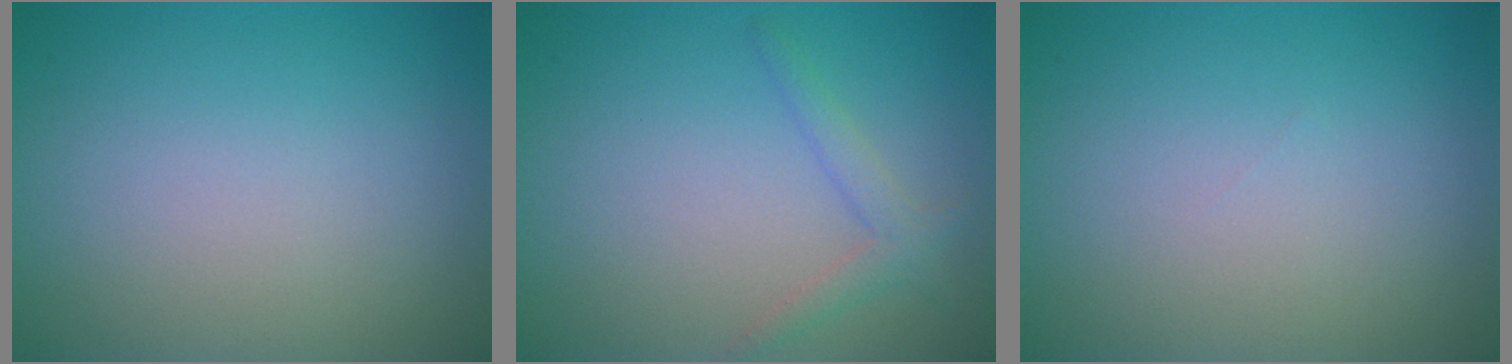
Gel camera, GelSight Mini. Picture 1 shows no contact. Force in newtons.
{"total": 1.8, "press": 1.8, "slide": 0.1}
{"total": 0.0}